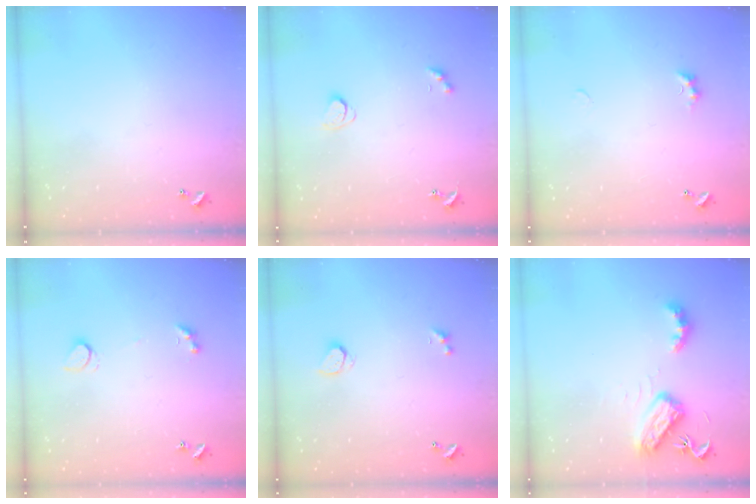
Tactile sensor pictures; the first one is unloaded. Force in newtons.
{"total": 2.2, "press": 2.1, "slide": 0.7}
{"total": 1.9, "press": 1.8, "slide": 0.6}
{"total": 2.5, "press": 2.4, "slide": 0.5}
{"total": 0.7, "press": 0.6, "slide": 0.4}
{"total": 6.9, "press": 6.9, "slide": 0.5}